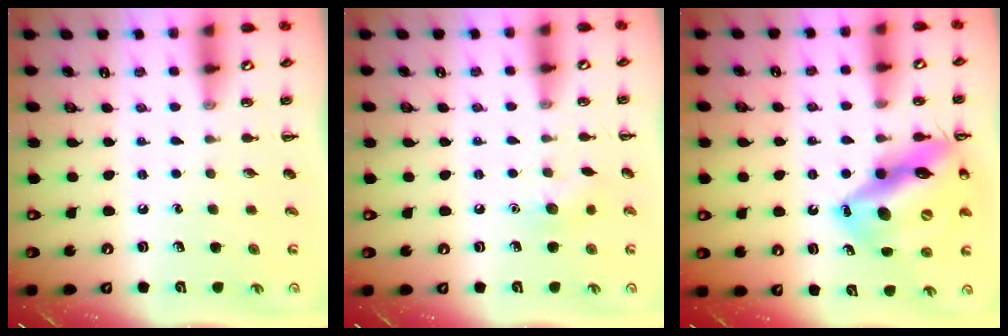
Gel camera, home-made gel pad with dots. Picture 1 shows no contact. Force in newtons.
{"total": 7.1, "press": 6.9, "slide": 1.5}
{"total": 18.4, "press": 18.0, "slide": 3.4}